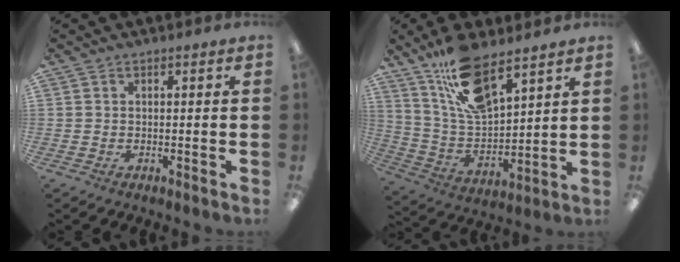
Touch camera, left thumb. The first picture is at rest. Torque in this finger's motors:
{"motor_torque": [0.38, 0.31, 1.57, -1.20, 0.12]}